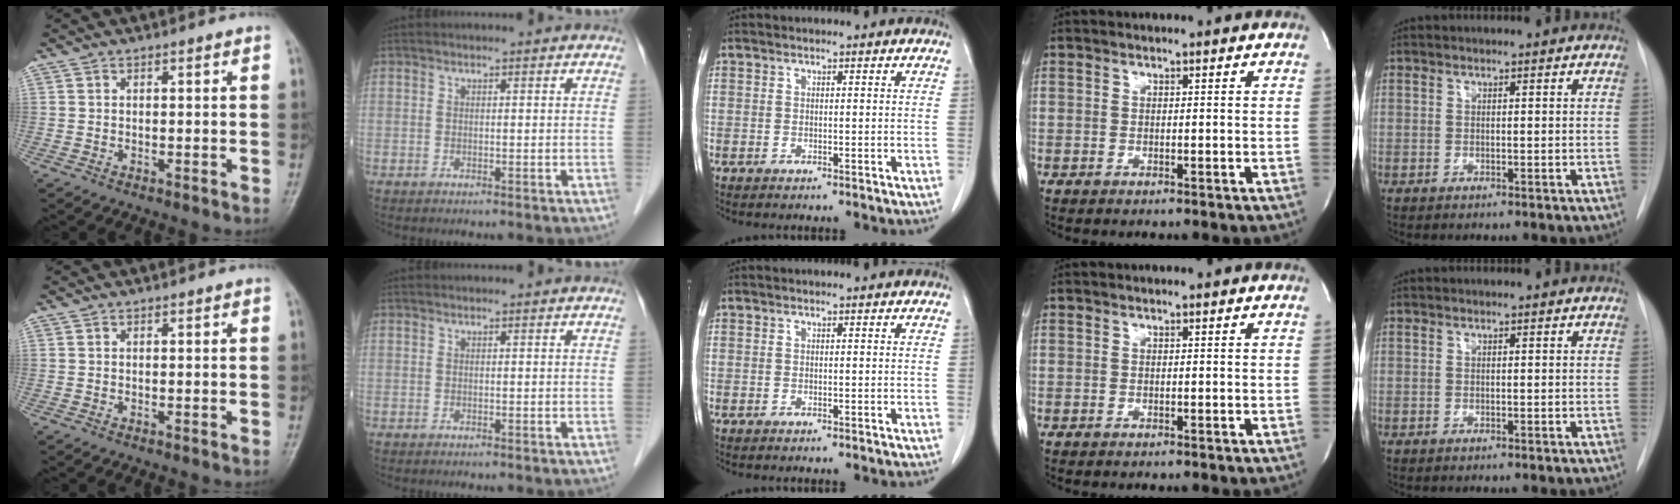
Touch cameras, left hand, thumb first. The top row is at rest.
{}